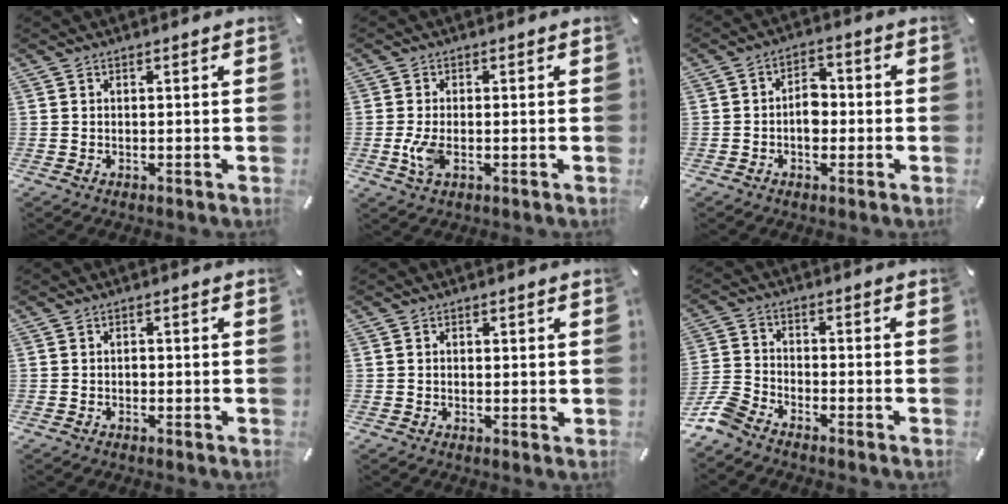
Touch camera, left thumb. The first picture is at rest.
{"total": 4.6, "force": [-1.2, 2.2, 3.9], "torque": [-0.091, -0.005, -0.023]}
{"total": 5.5, "force": [-1.1, 3.7, 3.9], "torque": [-0.054, 0.006, -0.021]}
{"total": 0.7, "force": [-0.3, 0.5, 0.4], "torque": [-0.008, 0.002, -0.007]}
{"total": 0.9, "force": [0.1, 0.8, 0.4], "torque": [-0.008, 0.005, 0.001]}
{"total": 7.1, "force": [-5.9, 2.8, 2.7], "torque": [-0.080, 0.012, -0.121]}